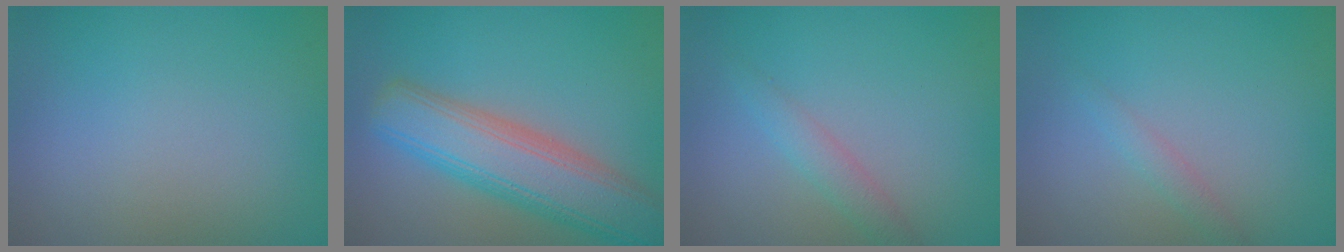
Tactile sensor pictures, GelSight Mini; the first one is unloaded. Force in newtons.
{"total": 8.0, "press": 8.0, "slide": 0.4}
{"total": 1.8, "press": 1.8, "slide": 0.0}
{"total": 1.1, "press": 1.1, "slide": 0.1}